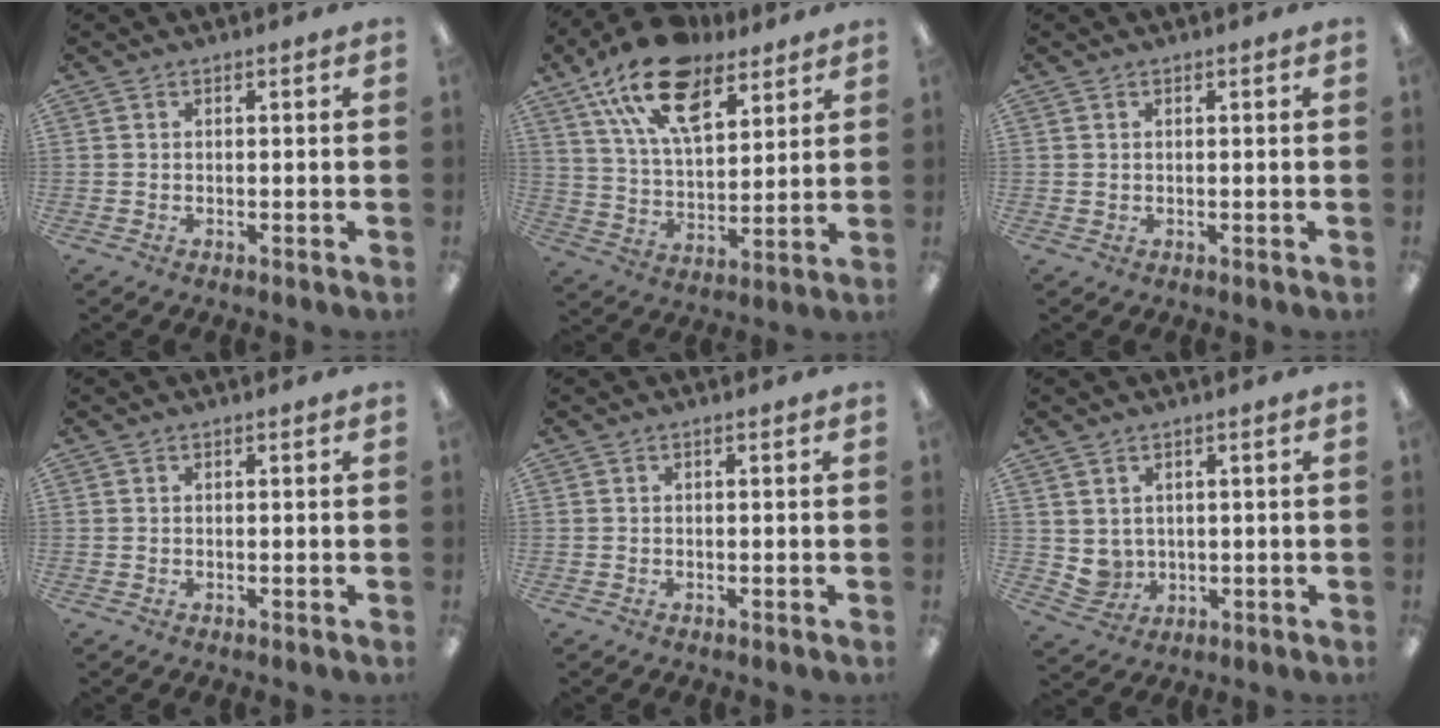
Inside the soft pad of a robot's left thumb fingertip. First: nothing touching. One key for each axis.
{"total": 19.1, "fx": 12.3, "fy": 9.5, "fz": 11.1, "tx": -0.202, "ty": -0.052, "tz": 0.221}
{"total": 0.7, "fx": 0.5, "fy": 0.5, "fz": 0.1, "tx": -0.003, "ty": 0.001, "tz": 0.010}
{"total": 0.0}
{"total": 0.0}
{"total": 4.1, "fx": 2.4, "fy": 3.4, "fz": 0.5, "tx": -0.023, "ty": -0.006, "tz": 0.047}